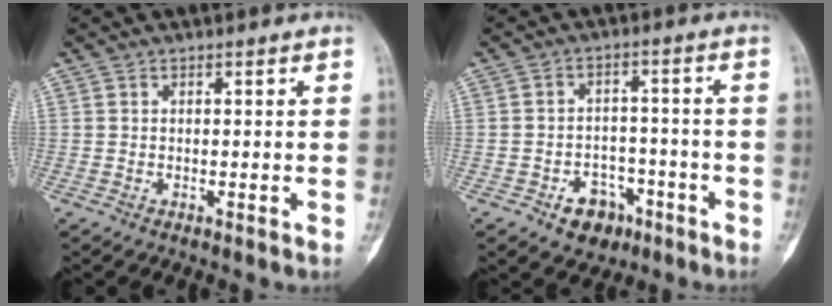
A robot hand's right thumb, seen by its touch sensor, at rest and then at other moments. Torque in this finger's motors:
{"motor_torque": [1.32, 0.80, 0.67, -0.83, 0.10]}